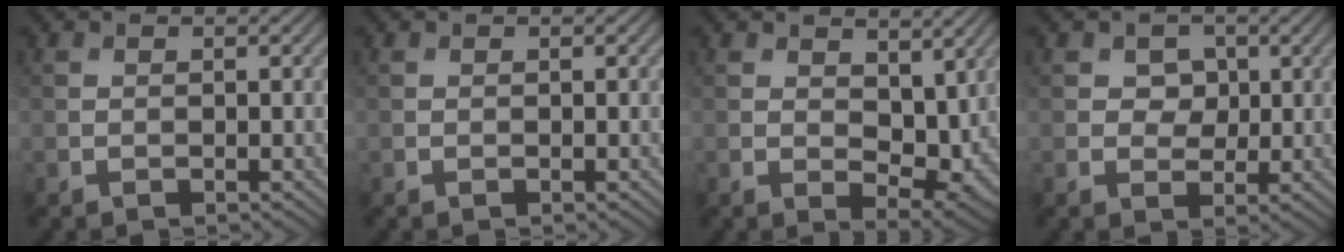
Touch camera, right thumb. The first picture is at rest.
{"total": 0.0}
{"total": 6.8, "force": [2.7, 4.0, 4.8], "torque": [-0.082, -0.016, 0.044]}
{"total": 3.3, "force": [1.1, 2.7, 1.6], "torque": [-0.032, -0.008, 0.014]}